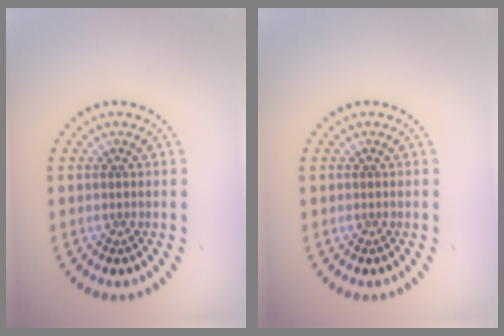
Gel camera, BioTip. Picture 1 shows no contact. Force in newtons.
{"total": 0.0}